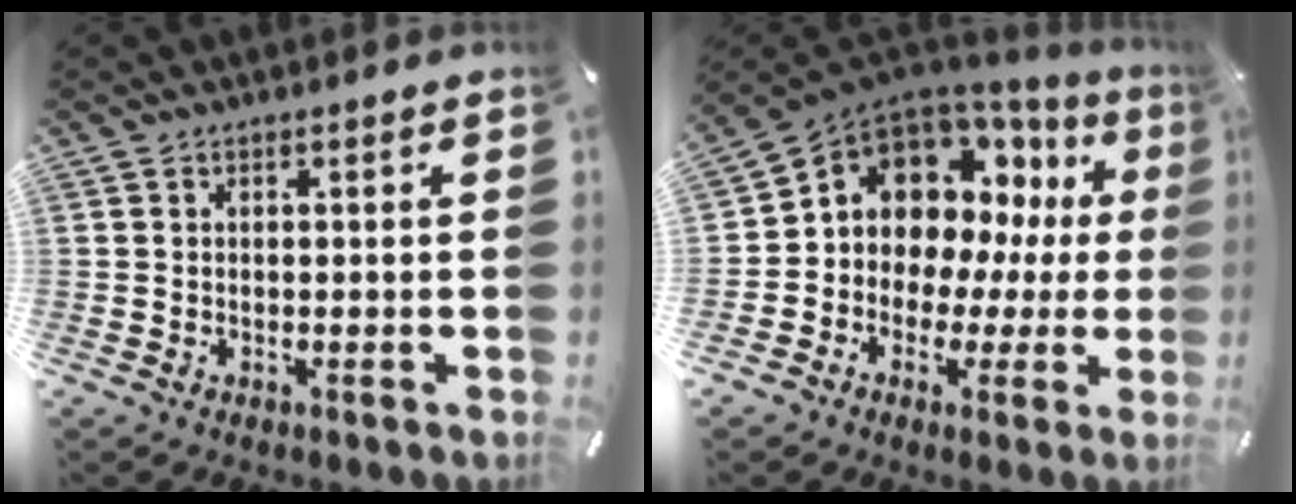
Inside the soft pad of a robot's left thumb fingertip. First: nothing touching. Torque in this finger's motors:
{"motor_torque": [0.77, 1.59, 1.22, 0.76, 0.13]}